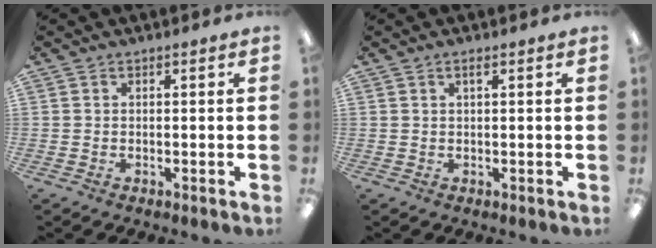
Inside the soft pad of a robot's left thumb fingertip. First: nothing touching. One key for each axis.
{"total": 1.1, "fx": 0.7, "fy": 0.2, "fz": 0.9, "tx": -0.020, "ty": 0.002, "tz": 0.011}